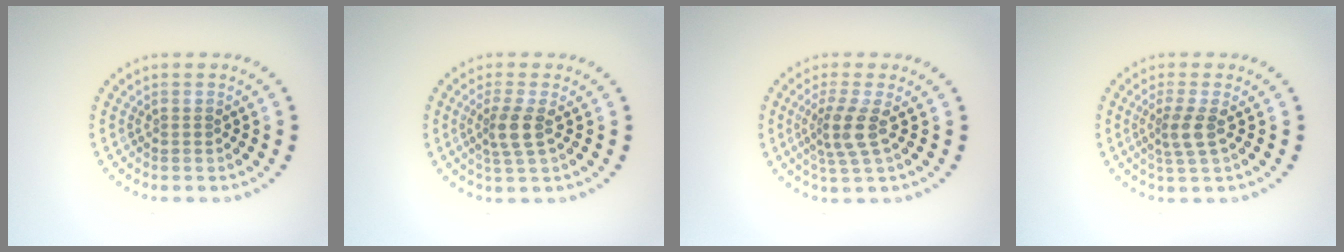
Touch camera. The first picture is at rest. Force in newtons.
{"total": 2.5, "press": 1.9, "slide": 1.6}
{"total": 3.0, "press": 2.2, "slide": 2.0}
{"total": 2.3, "press": 1.8, "slide": 1.5}